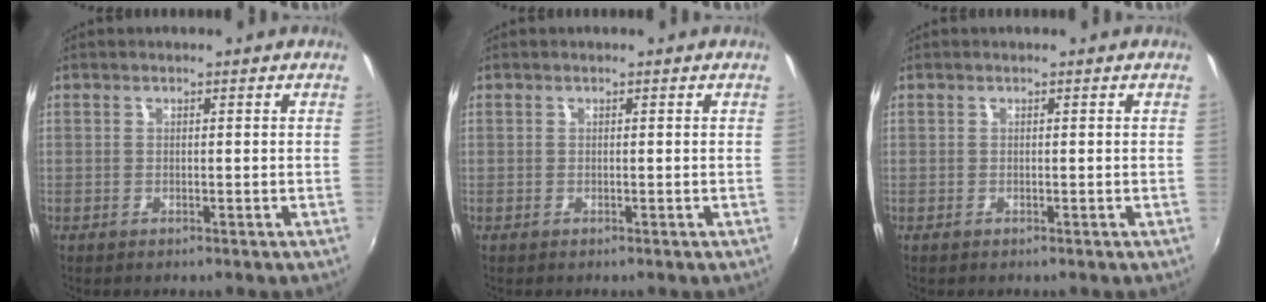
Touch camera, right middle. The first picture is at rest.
{"total": 0.0}
{"total": 0.0}